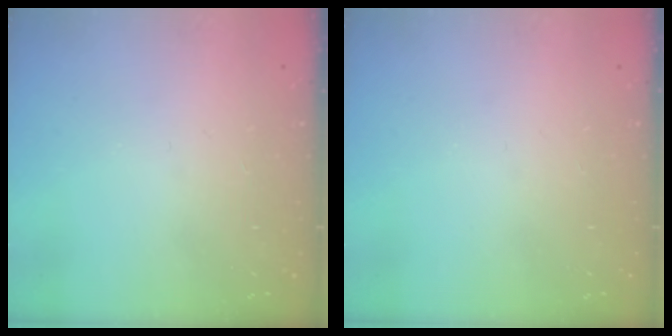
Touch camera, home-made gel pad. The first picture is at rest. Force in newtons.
{"total": 0.0}